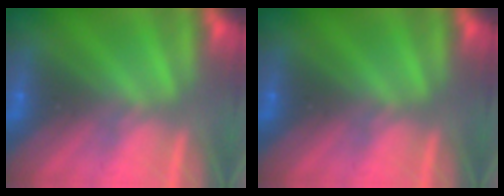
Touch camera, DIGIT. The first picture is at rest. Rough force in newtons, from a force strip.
{"total": 0.0}